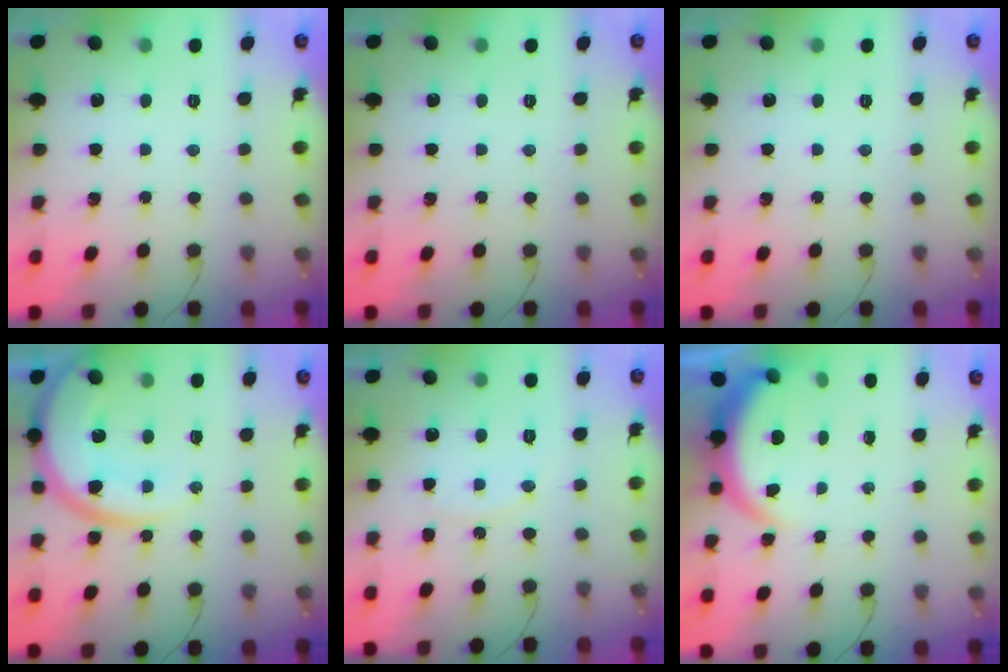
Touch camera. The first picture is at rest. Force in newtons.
{"total": 0.0}
{"total": 0.0}
{"total": 15.4, "press": 15.3, "slide": 1.6}
{"total": 5.6, "press": 5.6, "slide": 0.2}
{"total": 3.9, "press": 3.9, "slide": 0.2}